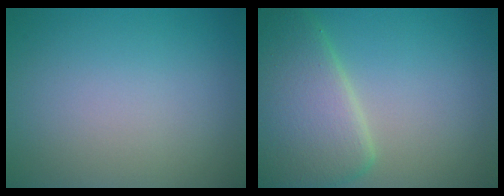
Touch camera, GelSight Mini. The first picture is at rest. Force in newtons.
{"total": 8.1, "press": 8.1, "slide": 0.6}